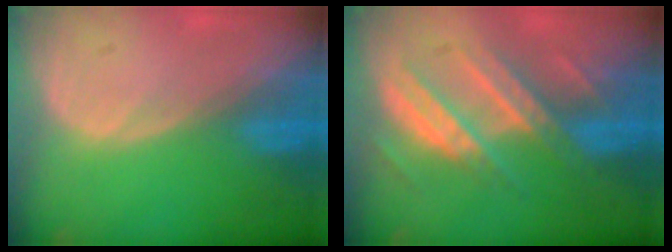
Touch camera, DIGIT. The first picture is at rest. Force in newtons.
{"total": 7.9, "press": 7.9, "slide": 0.4}